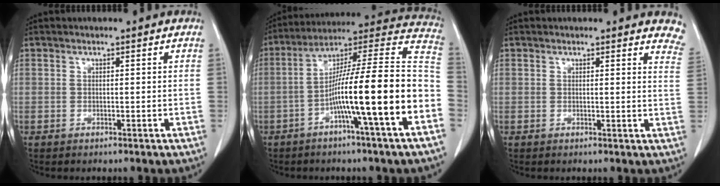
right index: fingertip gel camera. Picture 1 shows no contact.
{"total": 20.1, "force": [-6.1, -0.6, 19.1], "torque": [-0.261, 0.020, -0.106]}
{"total": 6.5, "force": [6.2, 1.7, 1.2], "torque": [0.016, -0.020, 0.031]}